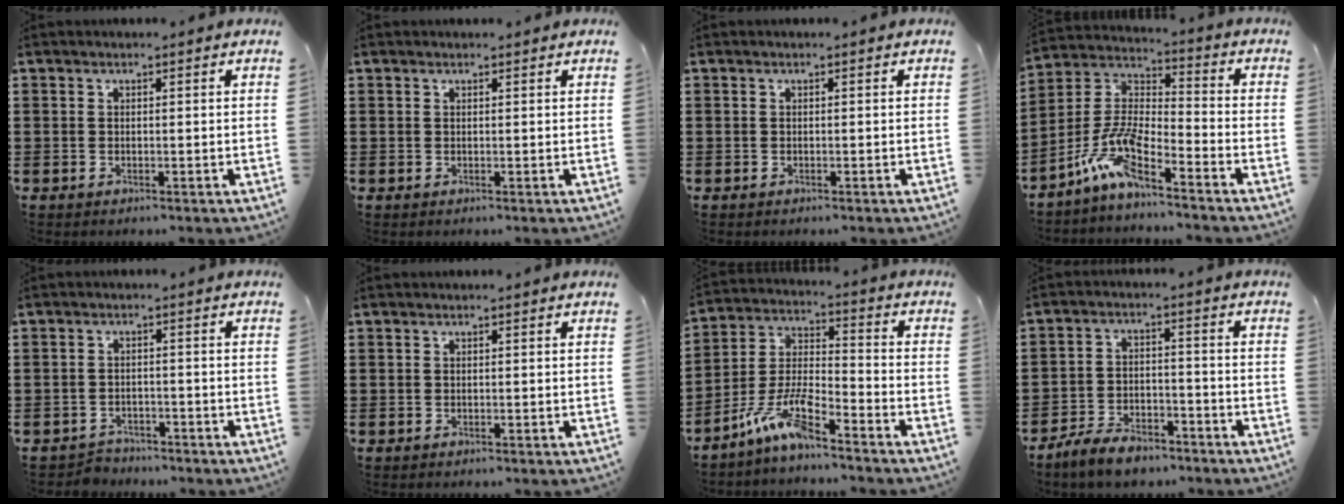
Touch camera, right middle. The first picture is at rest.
{"total": 0.0}
{"total": 0.0}
{"total": 9.1, "force": [-6.7, 2.0, 5.8], "torque": [-0.142, -0.010, -0.139]}
{"total": 2.7, "force": [-2.5, 0.8, -0.4], "torque": [-0.001, -0.001, -0.058]}
{"total": 0.0}
{"total": 8.8, "force": [-7.0, 1.8, 5.0], "torque": [-0.117, 0.001, -0.139]}
{"total": 6.2, "force": [-5.5, 1.8, 2.2], "torque": [-0.053, 0.005, -0.110]}